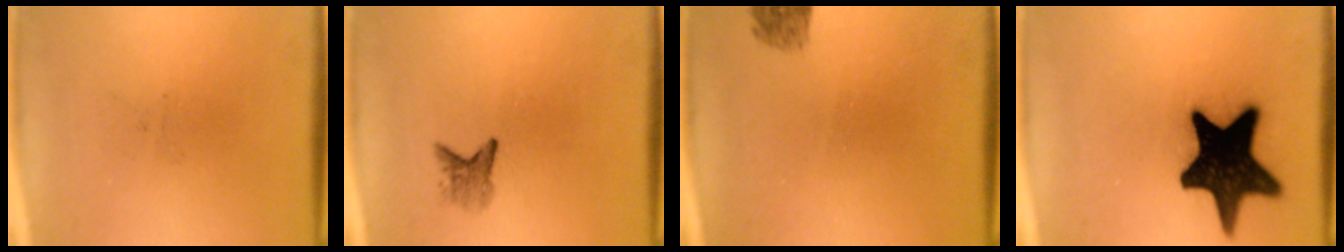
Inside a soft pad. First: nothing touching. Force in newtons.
{"total": 2.0}
{"total": 1.4}
{"total": 19.1}